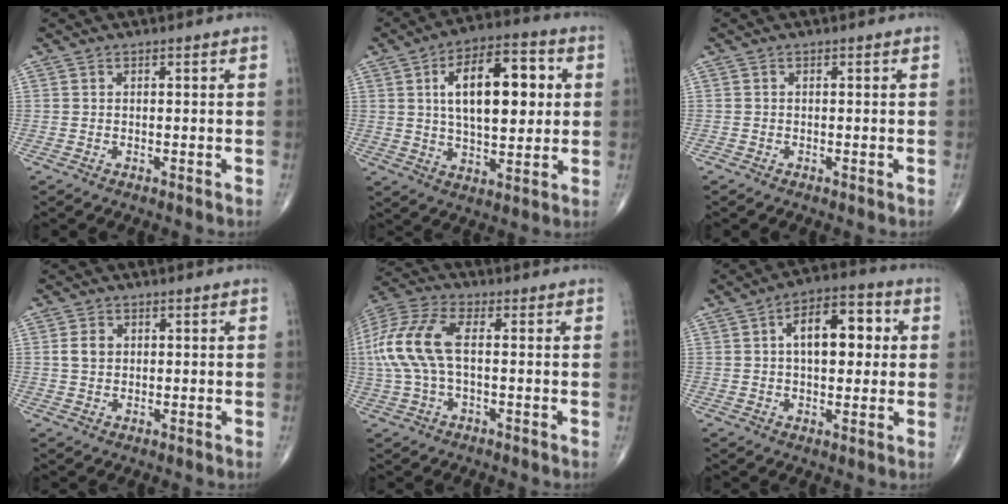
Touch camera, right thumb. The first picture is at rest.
{"total": 17.1, "force": [3.5, 8.3, 14.6], "torque": [-0.206, 0.008, 0.055]}
{"total": 0.0}
{"total": 3.1, "force": [0.6, 2.5, 1.9], "torque": [-0.028, 0.002, 0.011]}
{"total": 13.5, "force": [0.6, 6.4, 11.8], "torque": [-0.282, 0.029, 0.009]}
{"total": 12.3, "force": [2.3, 6.6, 10.1], "torque": [-0.126, 0.020, 0.030]}